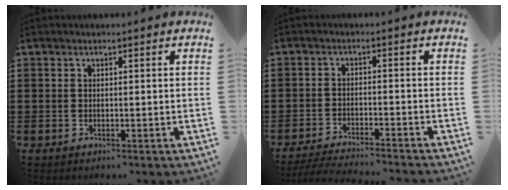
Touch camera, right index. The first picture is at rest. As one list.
[{"total": 3.7, "force": [-3.6, -0.3, 0.8], "torque": [-0.020, -0.008, -0.074]}]